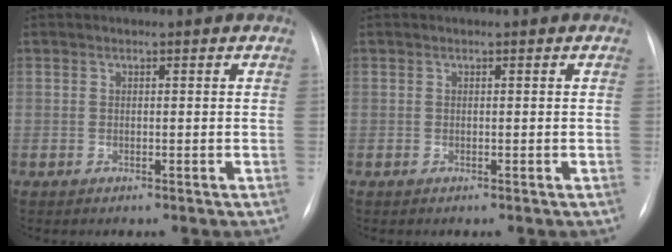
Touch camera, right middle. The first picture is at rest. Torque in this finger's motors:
{"motor_torque": [-0.01, 0.00, 0.00, 0.00]}